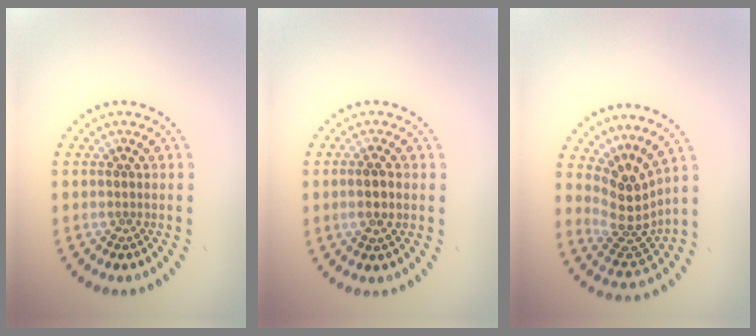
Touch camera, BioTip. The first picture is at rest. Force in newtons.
{"total": 1.5, "press": 1.5, "slide": 0.4}
{"total": 4.0, "press": 2.7, "slide": 2.9}